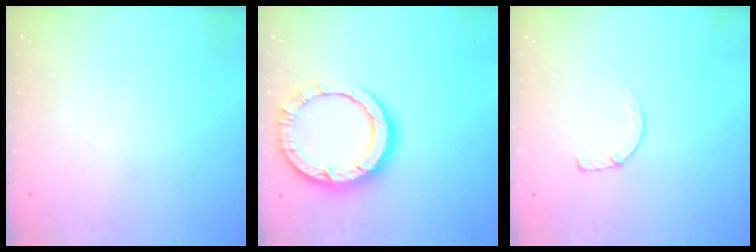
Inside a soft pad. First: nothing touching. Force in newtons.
{"total": 15.1, "press": 15.0, "slide": 1.5}
{"total": 3.0, "press": 3.0, "slide": 0.3}